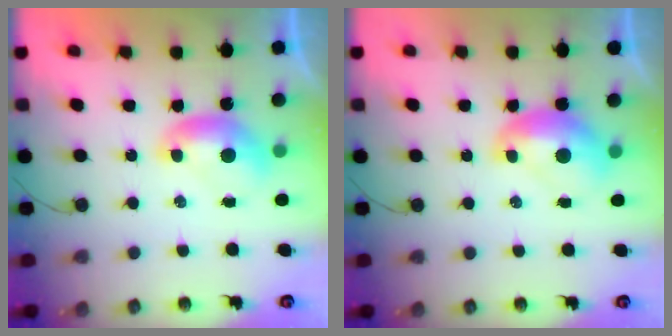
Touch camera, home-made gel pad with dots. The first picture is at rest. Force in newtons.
{"total": 2.1, "press": 2.1, "slide": 0.3}